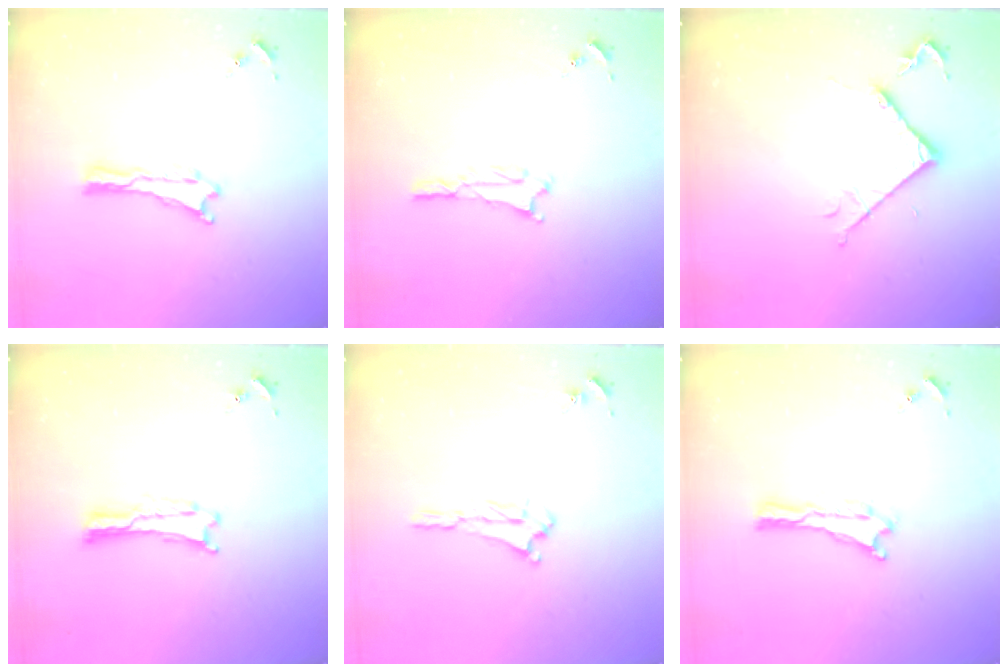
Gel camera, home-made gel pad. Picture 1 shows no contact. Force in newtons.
{"total": 1.8, "press": 1.8, "slide": 0.2}
{"total": 5.1, "press": 5.1, "slide": 0.6}
{"total": 0.0}
{"total": 2.0, "press": 2.0, "slide": 0.5}
{"total": 0.0}